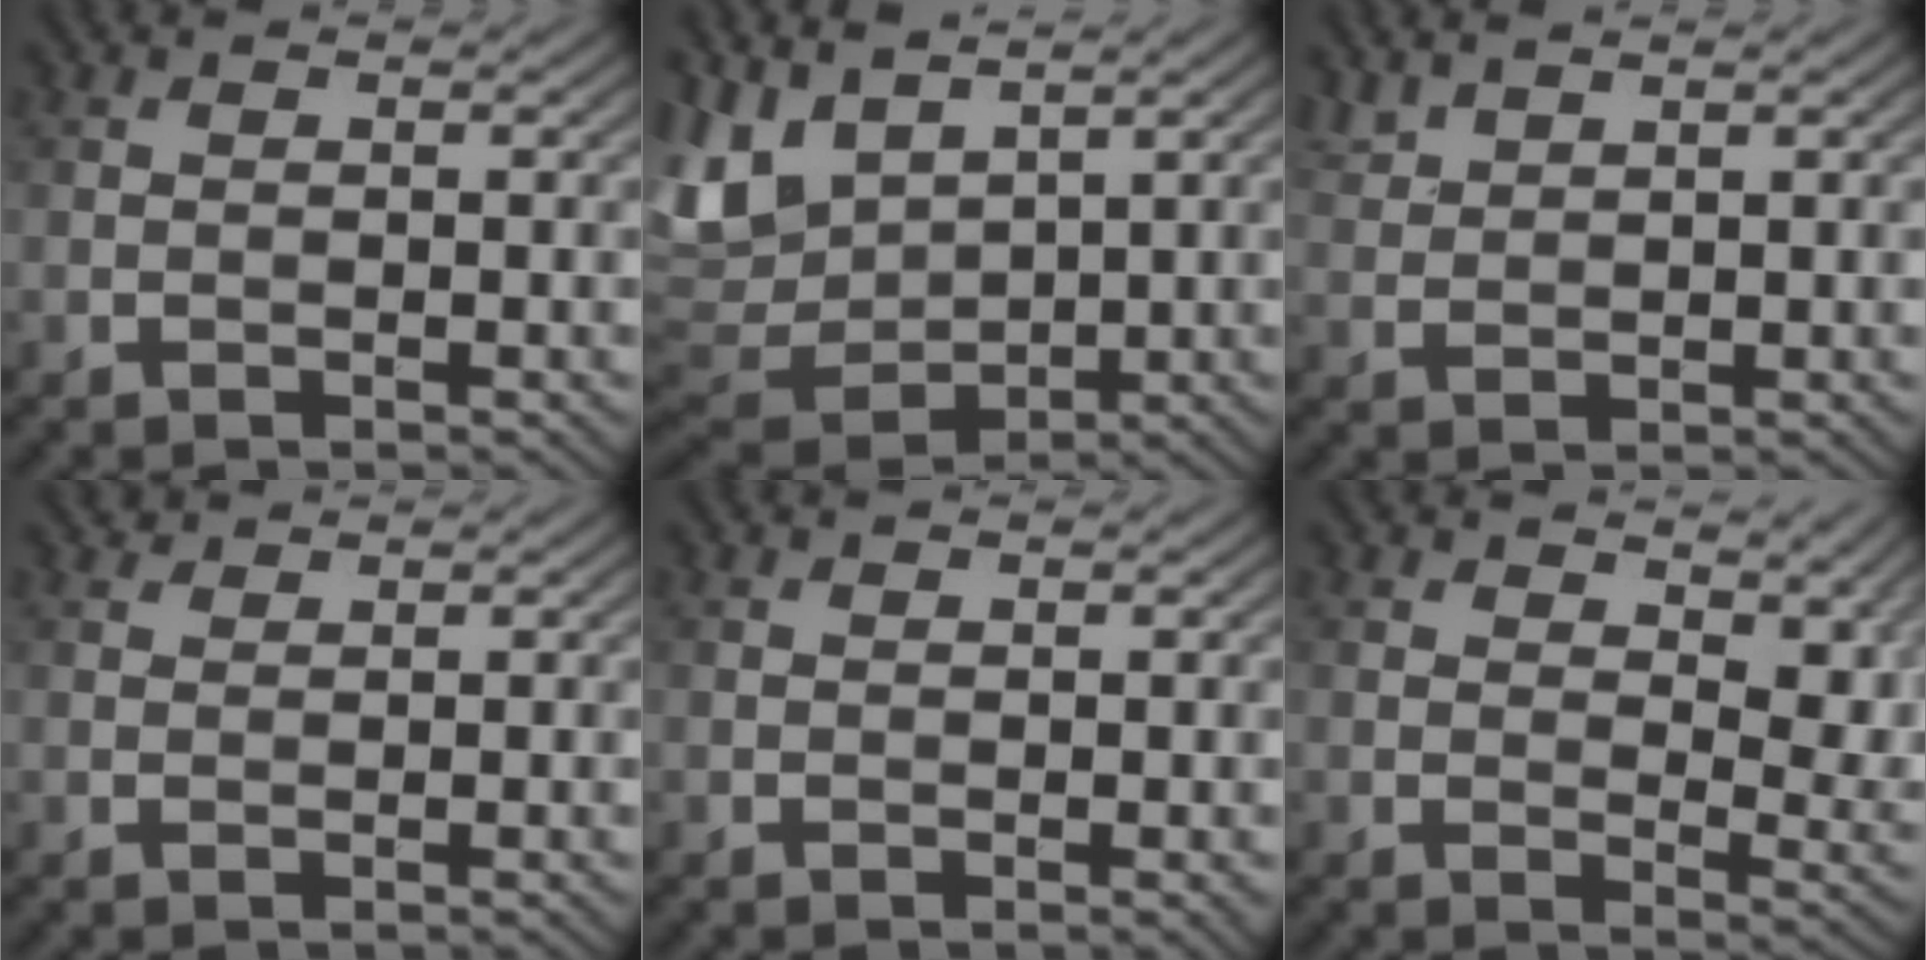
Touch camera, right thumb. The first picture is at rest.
{"total": 9.9, "force": [5.2, 5.6, 6.3], "torque": [-0.183, 0.009, 0.114]}
{"total": 2.3, "force": [2.1, 0.6, 0.8], "torque": [-0.023, 0.005, 0.050]}
{"total": 0.9, "force": [0.8, 0.3, 0.1], "torque": [-0.007, 0.000, 0.019]}
{"total": 0.6, "force": [0.4, 0.1, 0.4], "torque": [-0.006, 0.001, 0.007]}
{"total": 9.1, "force": [5.0, 4.2, 6.4], "torque": [-0.098, -0.008, 0.084]}